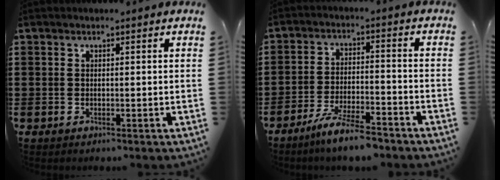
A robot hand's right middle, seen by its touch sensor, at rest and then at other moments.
{"total": 6.9, "force": [-6.0, 0.5, 3.4], "torque": [-0.072, -0.003, -0.114]}